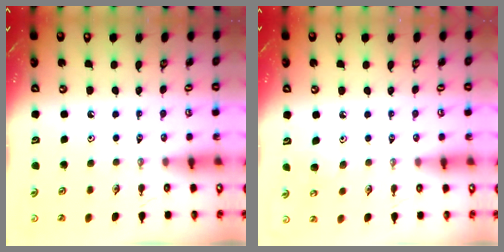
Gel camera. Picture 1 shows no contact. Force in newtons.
{"total": 6.9, "press": 6.8, "slide": 0.8}